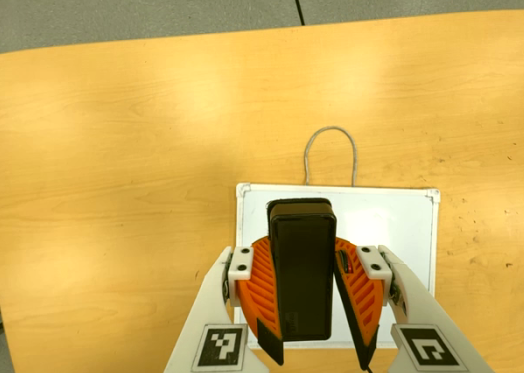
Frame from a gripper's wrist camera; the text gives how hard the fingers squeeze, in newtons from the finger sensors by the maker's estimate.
{"total": 9.7, "left": 9.8, "right": 9.7}